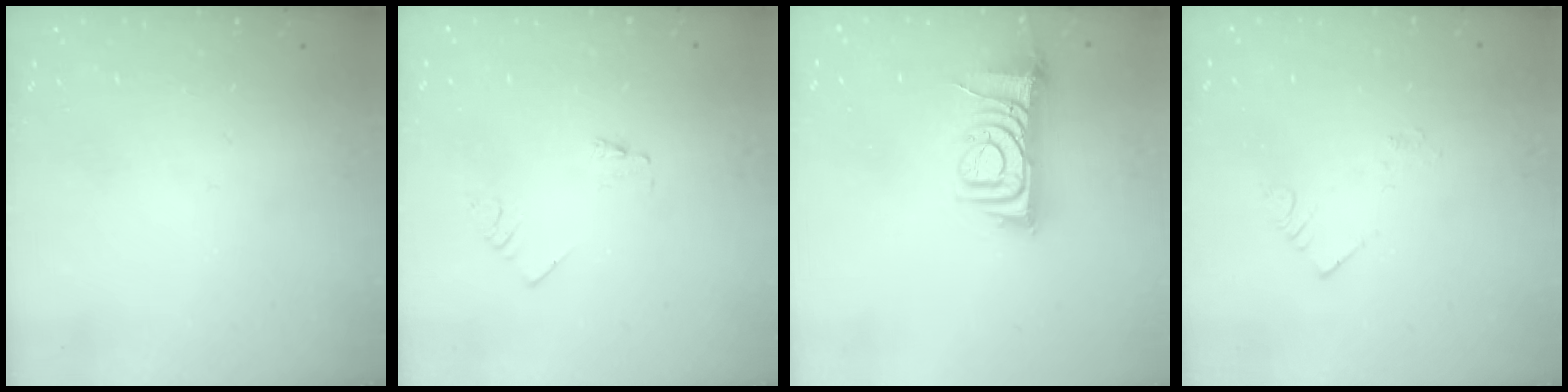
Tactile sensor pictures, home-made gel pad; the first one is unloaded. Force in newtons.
{"total": 0.0}
{"total": 8.1, "press": 8.0, "slide": 1.0}
{"total": 2.0, "press": 2.0, "slide": 0.4}